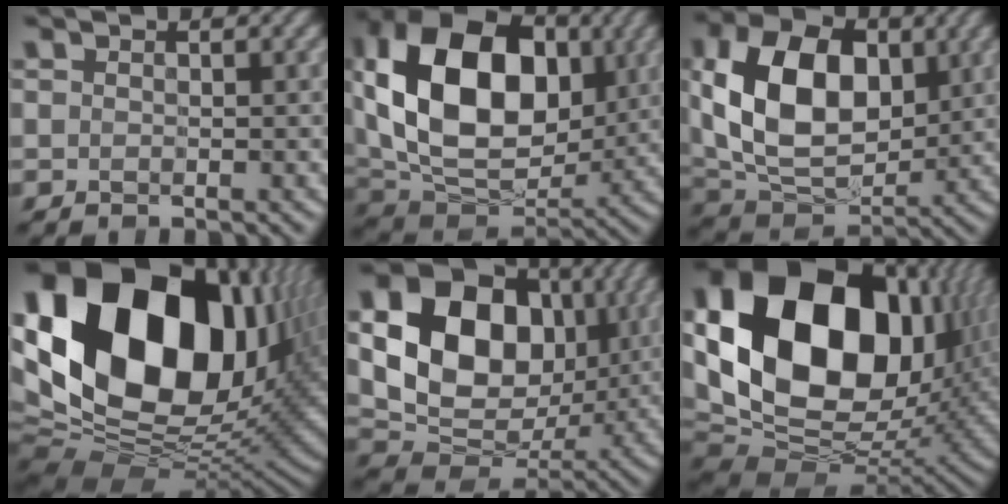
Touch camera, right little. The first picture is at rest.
{"total": 16.8, "force": [2.8, 11.3, 12.1], "torque": [-0.230, 0.024, 0.041]}
{"total": 12.6, "force": [1.9, 8.3, 9.2], "torque": [-0.183, 0.006, 0.028]}
{"total": 23.2, "force": [5.5, 15.7, 16.2], "torque": [-0.344, 0.015, 0.110]}
{"total": 16.0, "force": [3.1, 11.9, 10.1], "torque": [-0.181, 0.014, 0.051]}
{"total": 21.1, "force": [4.9, 14.2, 14.7], "torque": [-0.316, 0.019, 0.088]}